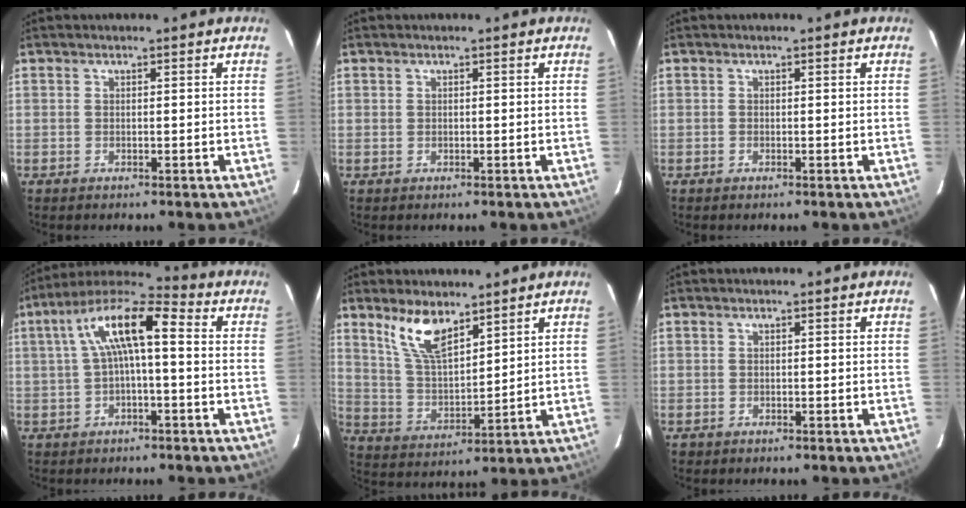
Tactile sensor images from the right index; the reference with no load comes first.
{"total": 0.0}
{"total": 0.0}
{"total": 11.7, "force": [1.3, 3.4, 11.1], "torque": [-0.209, 0.030, 0.020]}
{"total": 9.4, "force": [6.5, 3.4, 5.9], "torque": [-0.114, 0.002, 0.136]}
{"total": 0.7, "force": [-0.3, 0.6, -0.1], "torque": [0.002, 0.003, -0.003]}